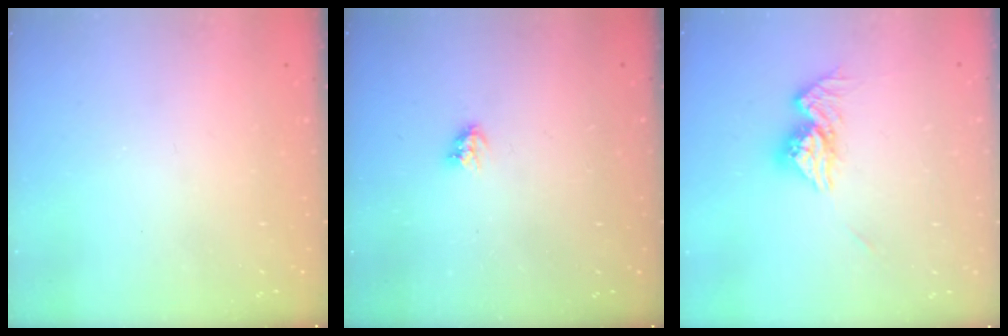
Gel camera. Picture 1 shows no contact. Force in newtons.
{"total": 3.4, "press": 3.4, "slide": 0.4}
{"total": 10.7, "press": 10.6, "slide": 0.9}